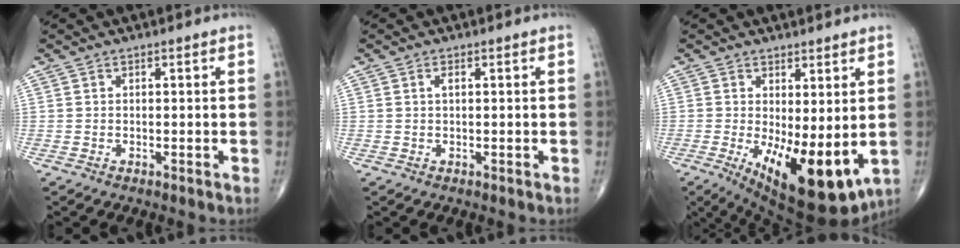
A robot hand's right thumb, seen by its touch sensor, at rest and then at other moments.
{"total": 1.0, "force": [0.2, 0.4, 0.9], "torque": [-0.018, 0.001, 0.003]}
{"total": 14.6, "force": [-2.4, 5.8, 13.2], "torque": [-0.197, -0.034, -0.016]}